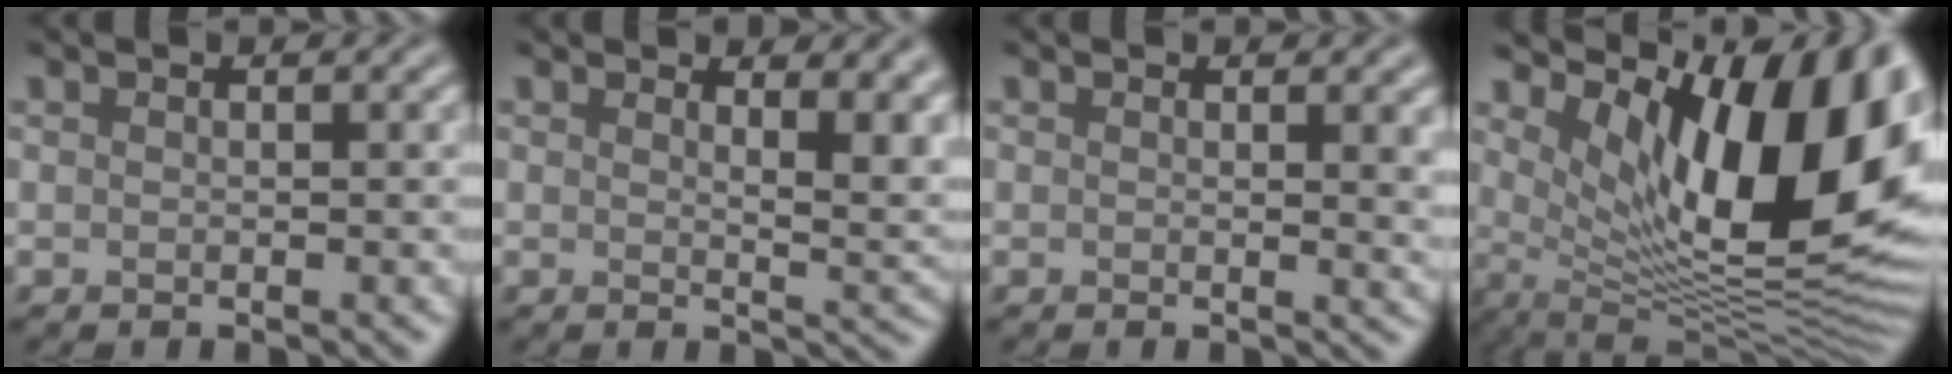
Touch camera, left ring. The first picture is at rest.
{"total": 6.0, "force": [3.1, 2.6, 4.4], "torque": [-0.032, 0.000, 0.052]}
{"total": 2.2, "force": [0.6, 0.7, 2.0], "torque": [-0.014, -0.003, 0.007]}
{"total": 15.5, "force": [5.0, 6.0, 13.4], "torque": [-0.178, -0.011, 0.086]}